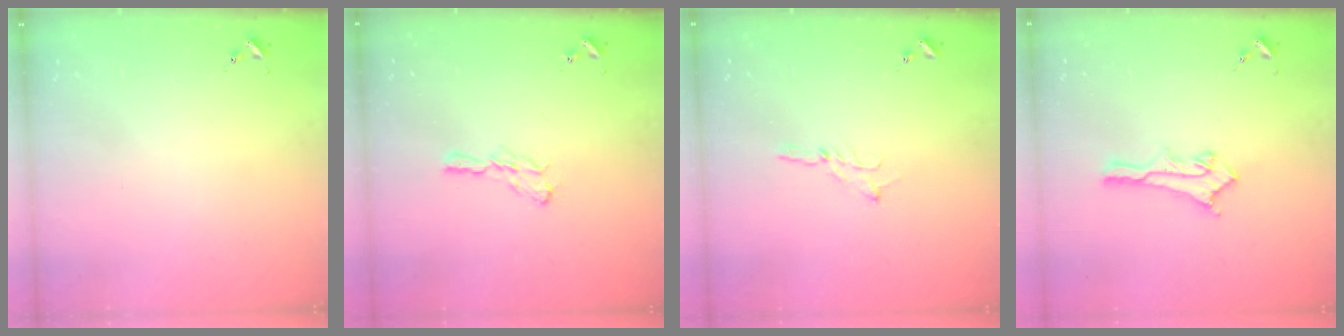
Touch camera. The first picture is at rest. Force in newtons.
{"total": 5.7, "press": 5.7, "slide": 0.4}
{"total": 2.0, "press": 2.0, "slide": 0.2}
{"total": 12.5, "press": 12.5, "slide": 1.2}